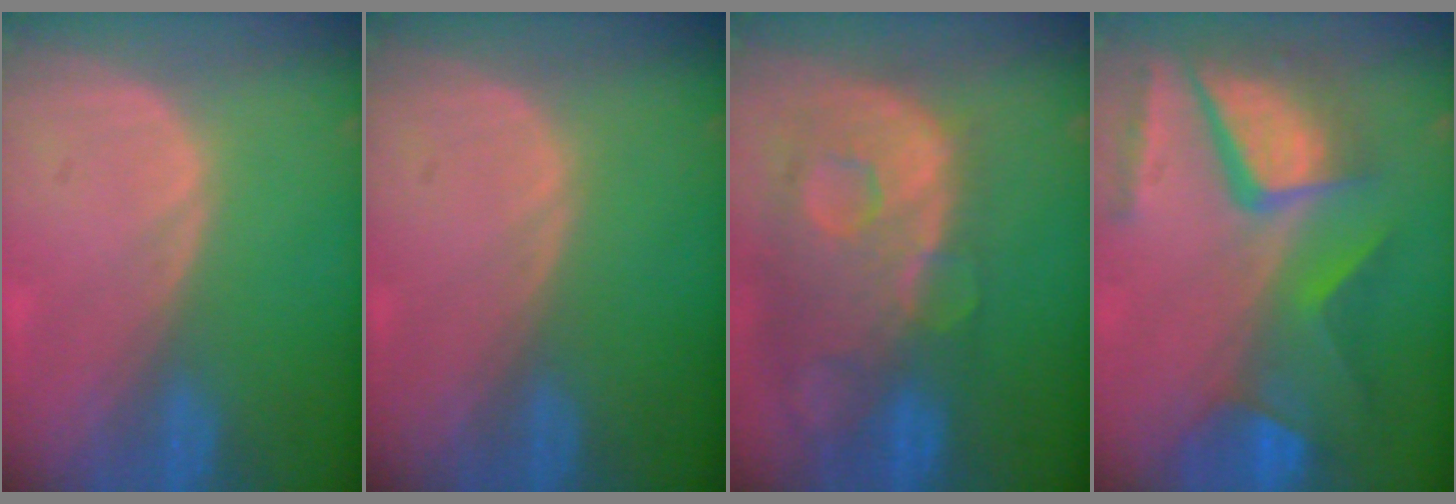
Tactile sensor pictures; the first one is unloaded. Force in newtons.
{"total": 0.0}
{"total": 13.4, "press": 11.0, "slide": 7.6}
{"total": 11.8, "press": 9.8, "slide": 6.6}